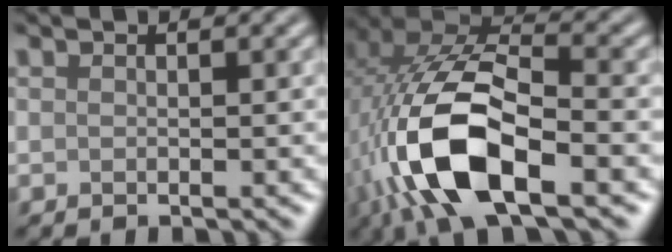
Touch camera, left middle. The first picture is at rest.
{"total": 13.3, "force": [-3.9, 6.0, 11.2], "torque": [-0.246, -0.004, -0.075]}